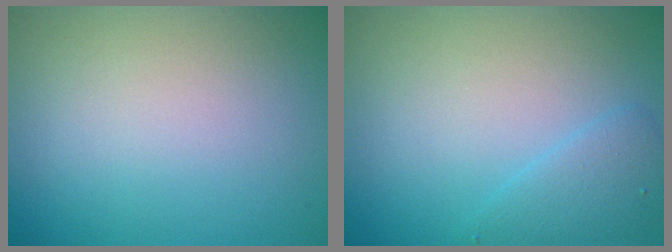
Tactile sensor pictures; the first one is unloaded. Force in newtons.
{"total": 2.0, "press": 2.0, "slide": 0.1}